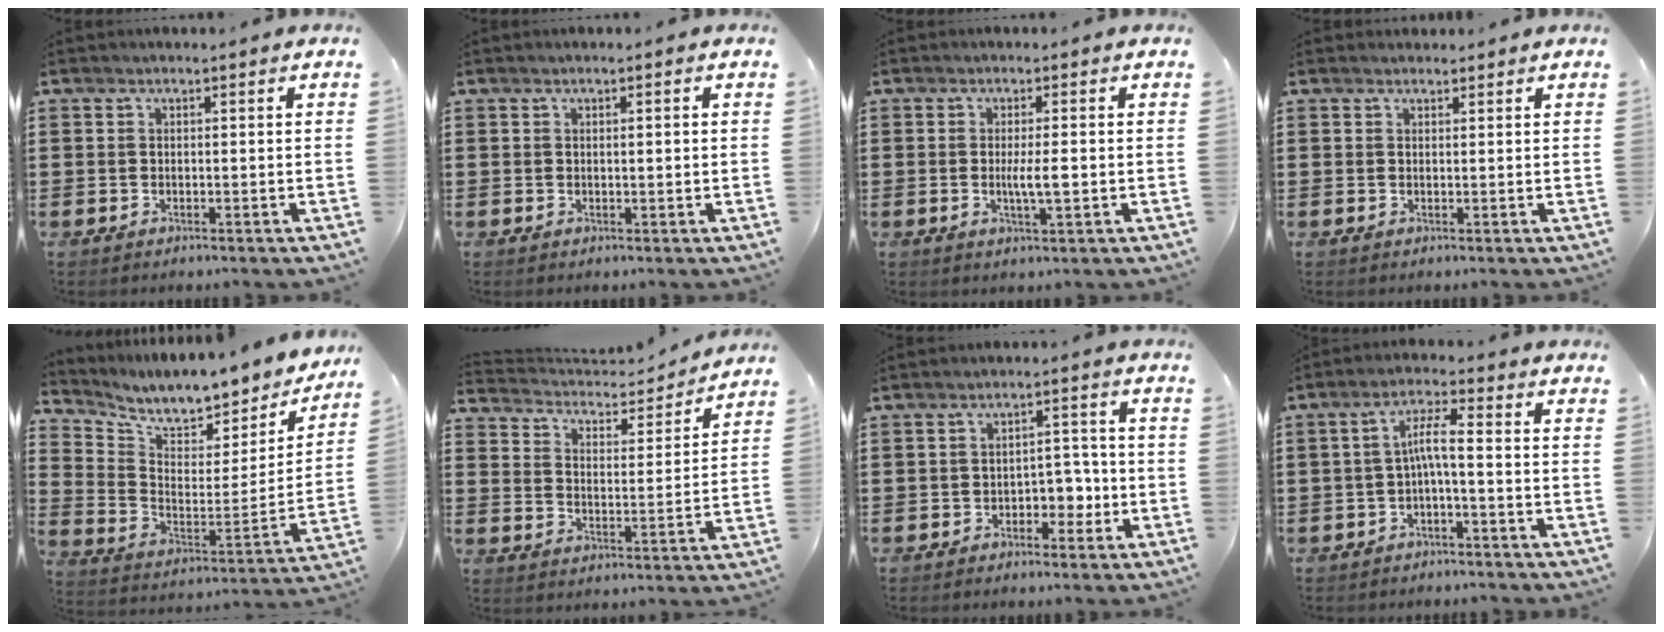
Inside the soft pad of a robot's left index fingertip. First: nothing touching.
{"total": 0.9, "force": [0.2, 0.1, 0.9], "torque": [-0.017, -0.001, 0.003]}
{"total": 3.6, "force": [-0.3, 0.5, 3.5], "torque": [-0.070, -0.006, -0.008]}
{"total": 0.9, "force": [0.8, 0.3, 0.0], "torque": [-0.002, 0.001, 0.017]}
{"total": 7.4, "force": [6.9, 1.1, 2.5], "torque": [-0.071, -0.072, 0.110]}
{"total": 4.0, "force": [3.9, 0.6, 0.7], "torque": [-0.038, -0.031, 0.059]}
{"total": 4.3, "force": [-1.9, 2.7, 2.7], "torque": [-0.044, 0.006, -0.042]}
{"total": 4.9, "force": [-1.0, 1.2, 4.6], "torque": [-0.097, 0.013, -0.025]}